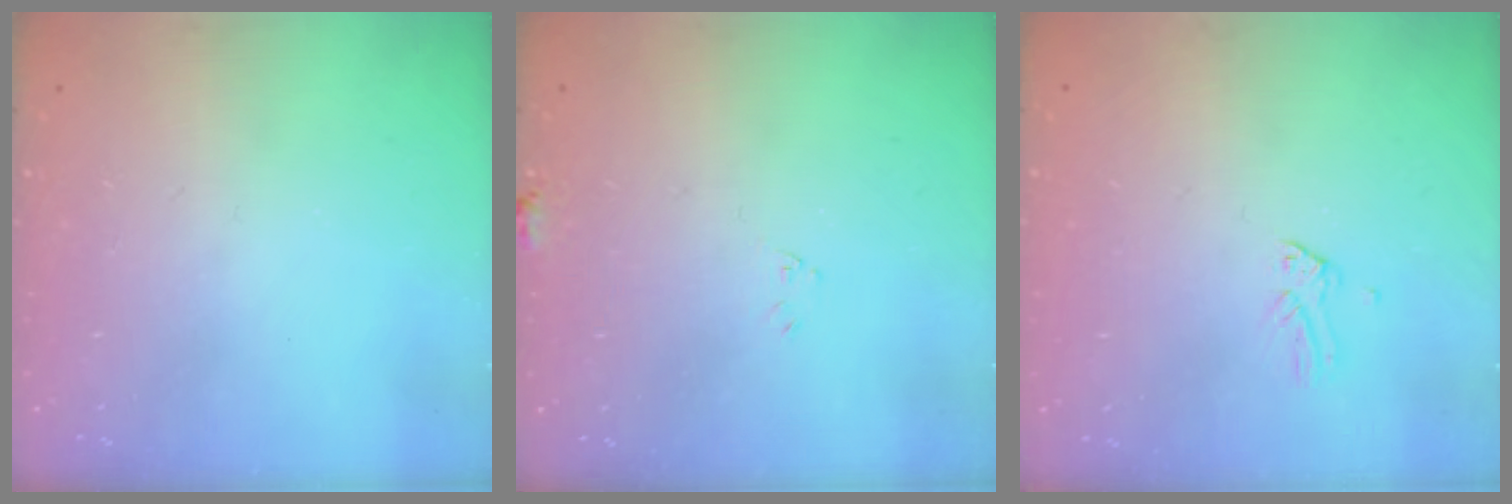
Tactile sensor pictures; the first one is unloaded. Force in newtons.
{"total": 5.5, "press": 5.5, "slide": 0.3}
{"total": 0.0}